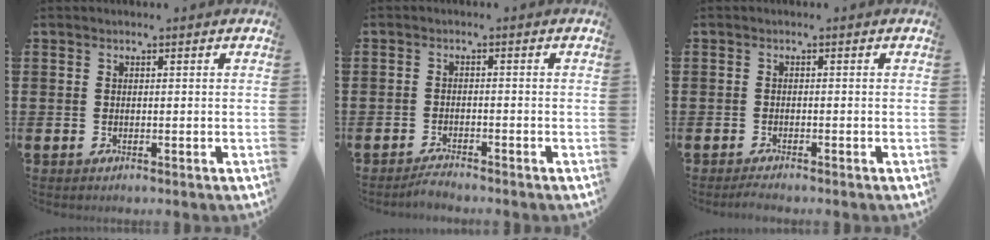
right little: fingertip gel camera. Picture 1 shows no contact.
{"total": 1.6, "force": [-1.5, 0.0, 0.3], "torque": [-0.008, 0.004, -0.030]}
{"total": 0.9, "force": [-0.8, 0.1, 0.4], "torque": [-0.009, -0.001, -0.015]}